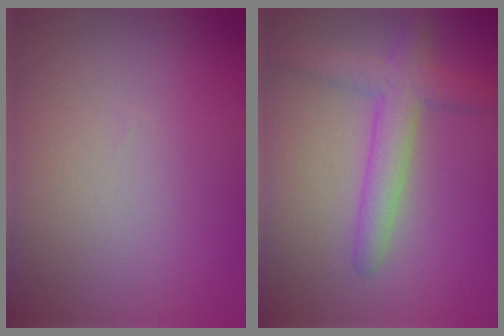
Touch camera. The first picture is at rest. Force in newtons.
{"total": 3.7, "press": 3.7, "slide": 0.3}